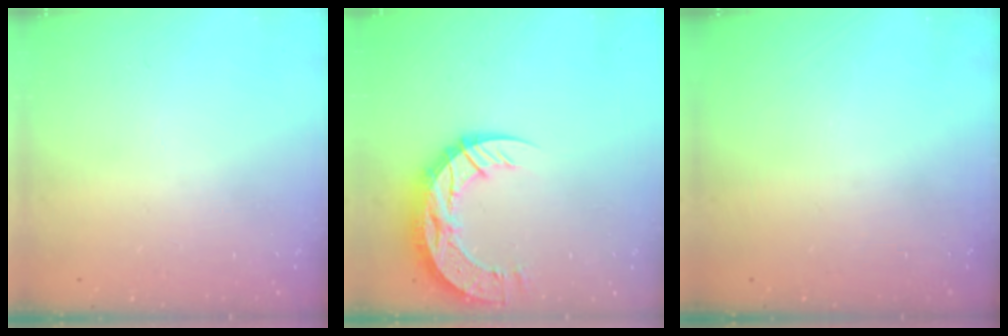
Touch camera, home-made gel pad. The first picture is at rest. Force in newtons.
{"total": 16.1, "press": 16.0, "slide": 1.4}
{"total": 0.0}